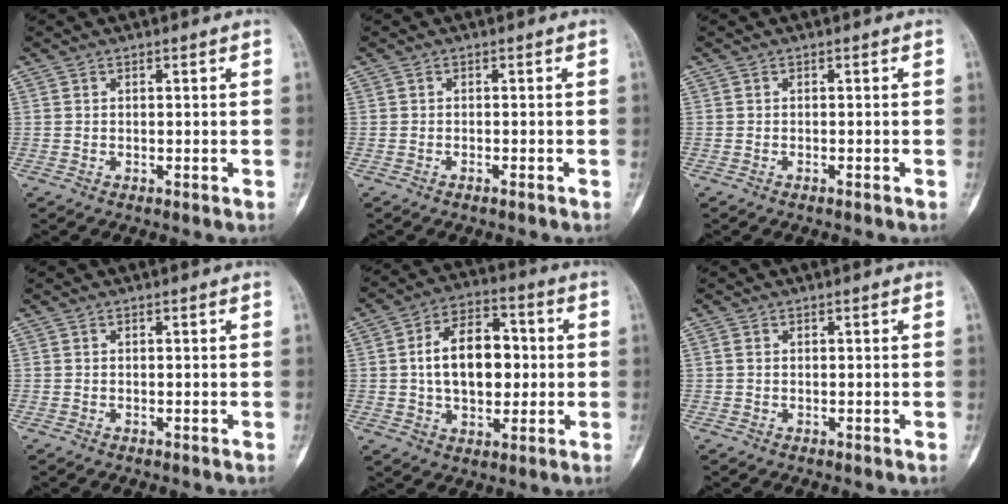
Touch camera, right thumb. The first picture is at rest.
{"total": 0.9, "force": [-0.7, 0.0, 0.5], "torque": [-0.011, 0.003, -0.010]}
{"total": 0.6, "force": [-0.5, 0.0, 0.3], "torque": [-0.006, 0.002, -0.007]}
{"total": 0.0}
{"total": 14.3, "force": [0.7, 8.9, 11.2], "torque": [-0.154, 0.020, 0.010]}
{"total": 0.8, "force": [0.2, 0.5, 0.5], "torque": [-0.014, 0.002, 0.005]}